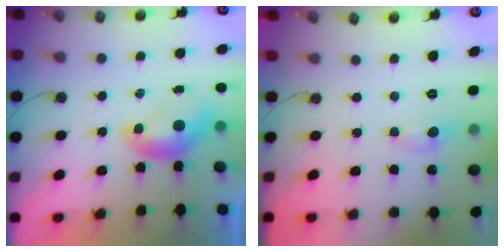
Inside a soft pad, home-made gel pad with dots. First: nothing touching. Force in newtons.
{"total": 0.6, "press": 0.2, "slide": 0.5}